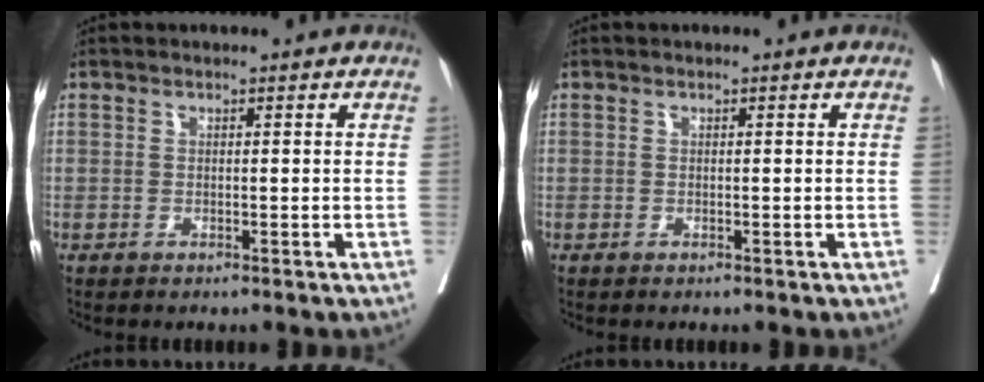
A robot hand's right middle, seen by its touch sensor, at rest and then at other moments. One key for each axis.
{"total": 0.0}